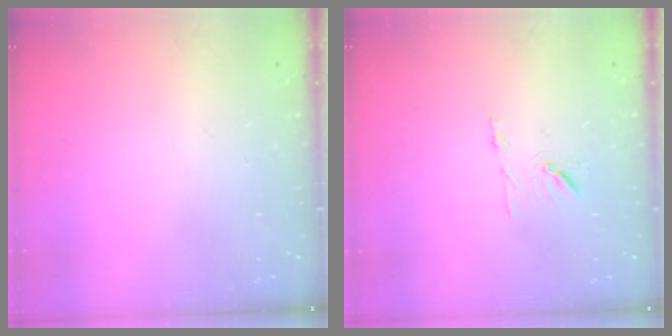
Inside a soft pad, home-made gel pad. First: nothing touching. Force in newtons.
{"total": 7.5, "press": 7.4, "slide": 0.6}